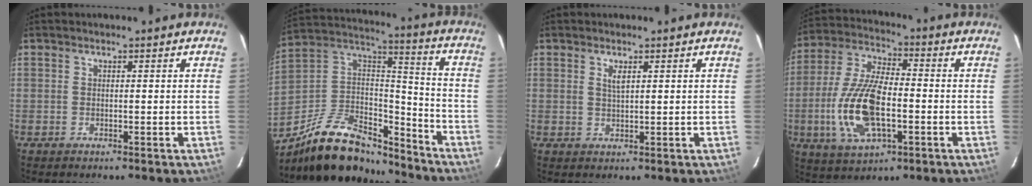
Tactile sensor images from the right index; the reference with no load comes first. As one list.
[{"total": 22.5, "force": [-17.0, 9.2, 11.5], "torque": [-0.234, 0.029, -0.273]}, {"total": 1.8, "force": [0.9, 0.4, 1.5], "torque": [-0.027, 0.001, 0.016]}, {"total": 16.1, "force": [-3.6, 6.9, 14.0], "torque": [-0.300, -0.003, -0.065]}]